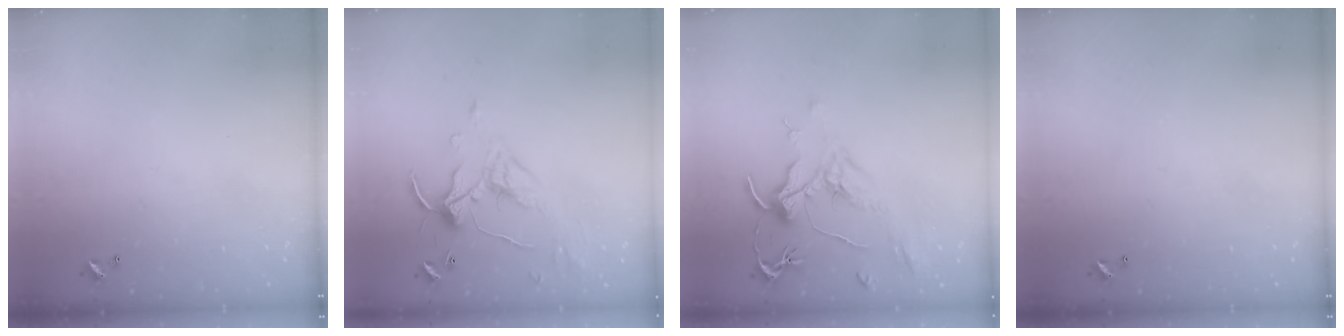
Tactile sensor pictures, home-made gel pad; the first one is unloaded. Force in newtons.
{"total": 1.7, "press": 1.5, "slide": 0.8}
{"total": 2.1, "press": 2.0, "slide": 0.8}
{"total": 0.0}